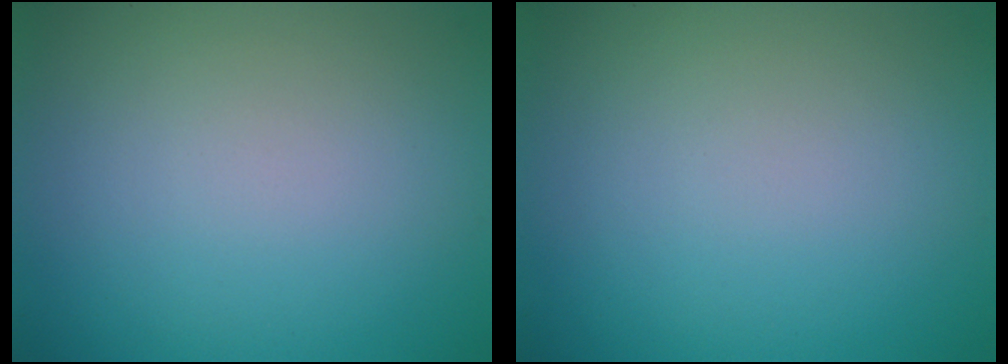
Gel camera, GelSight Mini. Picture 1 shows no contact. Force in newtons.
{"total": 0.0}